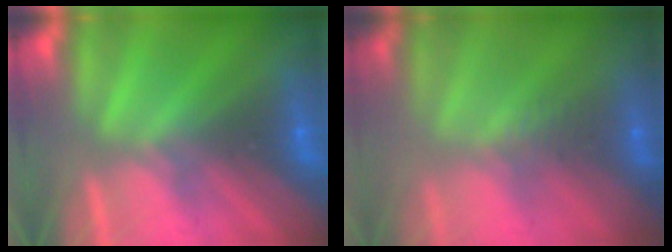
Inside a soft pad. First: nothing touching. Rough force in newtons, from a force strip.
{"total": 2.5}